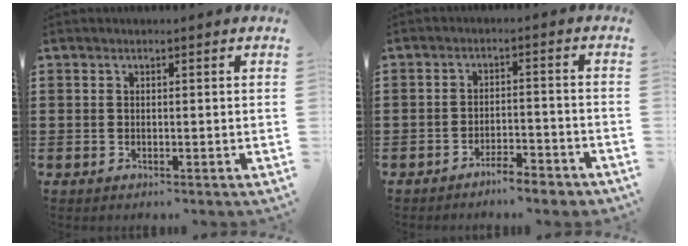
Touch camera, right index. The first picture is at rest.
{"total": 3.9, "force": [-3.7, 0.2, 1.1], "torque": [-0.019, 0.003, -0.074]}